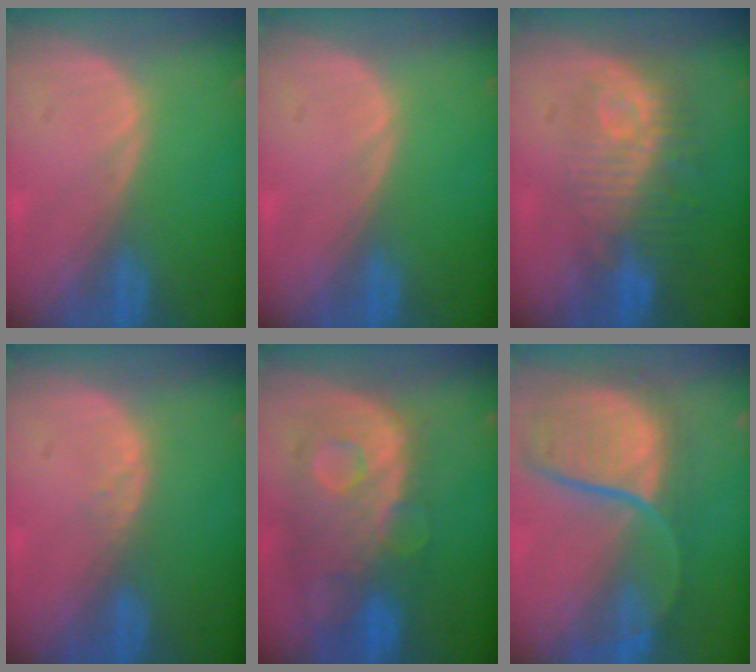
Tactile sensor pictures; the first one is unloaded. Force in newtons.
{"total": 0.0}
{"total": 9.7, "press": 8.7, "slide": 4.2}
{"total": 1.0, "press": 1.0, "slide": 0.2}
{"total": 11.1, "press": 9.7, "slide": 5.4}
{"total": 10.9, "press": 9.8, "slide": 4.8}